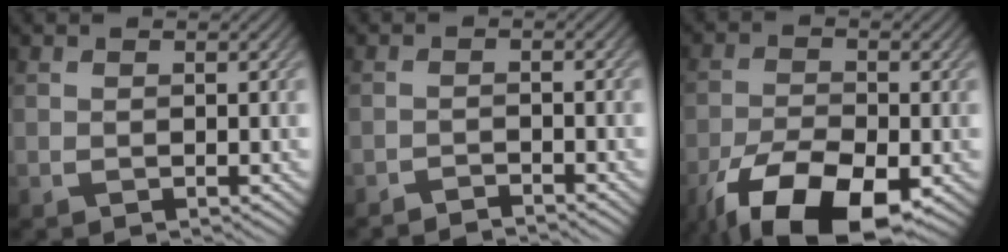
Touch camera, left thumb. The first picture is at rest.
{"total": 1.9, "force": [-1.9, 0.0, 0.4], "torque": [-0.005, 0.005, -0.038]}
{"total": 12.0, "force": [-6.6, 5.3, 8.5], "torque": [-0.166, -0.024, -0.122]}